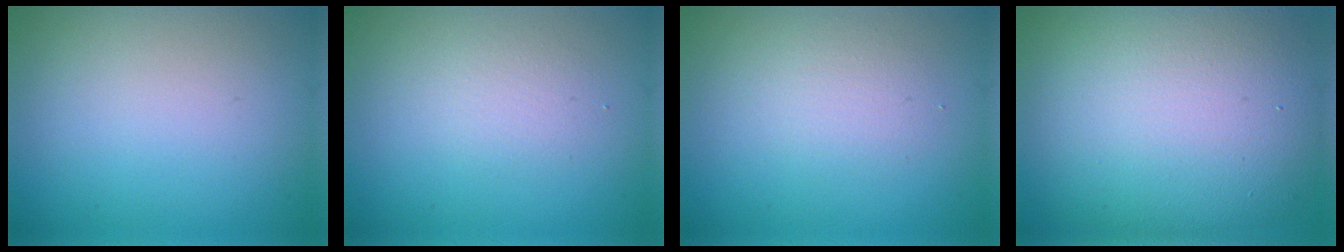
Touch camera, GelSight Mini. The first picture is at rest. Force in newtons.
{"total": 1.5, "press": 1.5, "slide": 0.1}
{"total": 1.9, "press": 1.9, "slide": 0.0}
{"total": 14.7, "press": 14.7, "slide": 0.9}